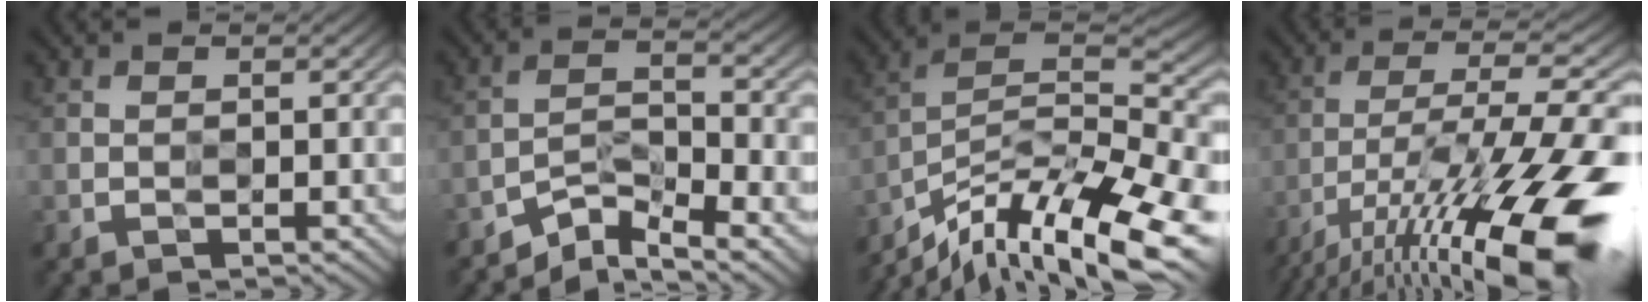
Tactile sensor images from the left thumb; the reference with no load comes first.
{"total": 6.3, "force": [-4.8, 1.6, 3.7], "torque": [-0.065, 0.001, -0.091]}
{"total": 16.8, "force": [-12.1, 5.0, 10.6], "torque": [-0.211, -0.004, -0.200]}
{"total": 19.6, "force": [-11.0, 4.7, 15.6], "torque": [-0.261, -0.003, -0.192]}